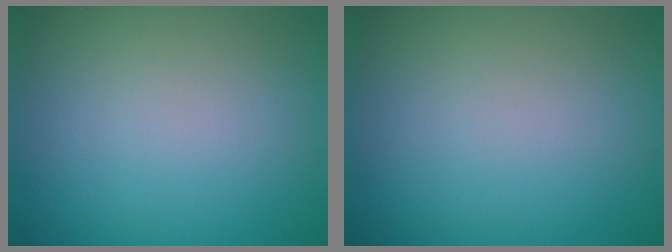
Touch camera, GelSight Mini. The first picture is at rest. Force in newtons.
{"total": 0.0}